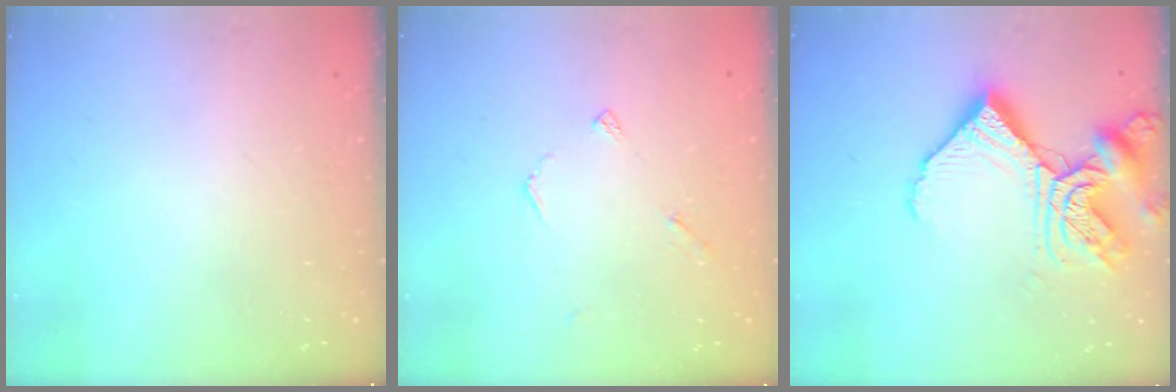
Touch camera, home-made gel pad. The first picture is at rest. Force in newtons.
{"total": 4.2, "press": 4.2, "slide": 0.4}
{"total": 17.2, "press": 17.2, "slide": 1.5}